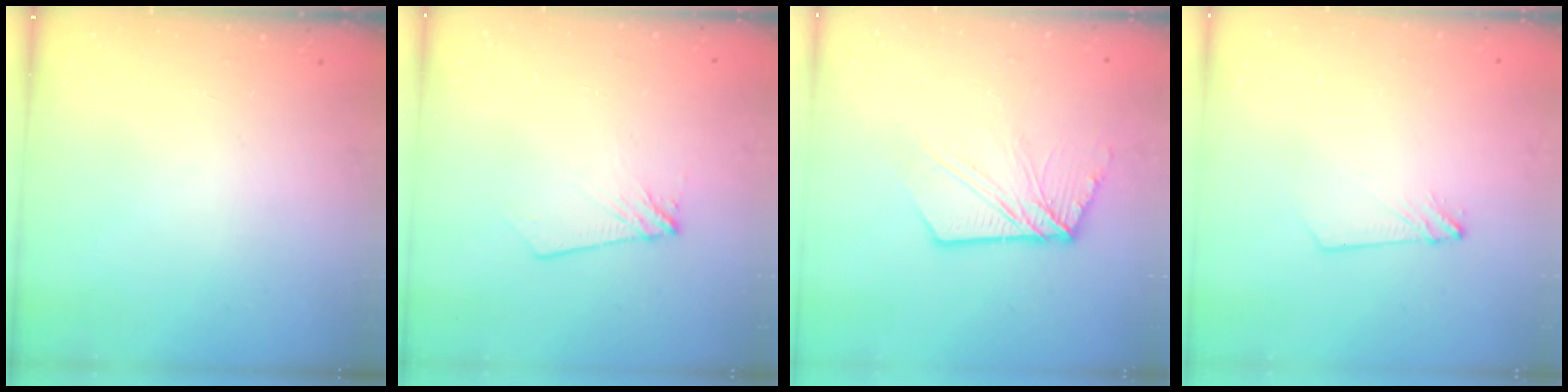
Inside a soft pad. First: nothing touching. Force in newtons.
{"total": 4.6, "press": 4.6, "slide": 0.5}
{"total": 11.5, "press": 11.4, "slide": 1.0}
{"total": 2.8, "press": 2.8, "slide": 0.3}